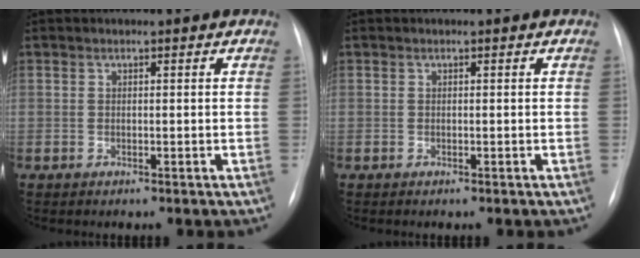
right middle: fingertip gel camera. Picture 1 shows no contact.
{"total": 0.0}